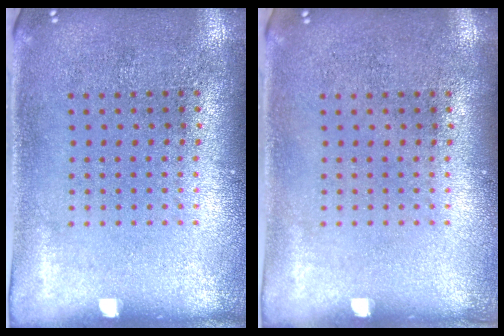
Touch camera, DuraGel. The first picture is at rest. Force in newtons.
{"total": 0.0}